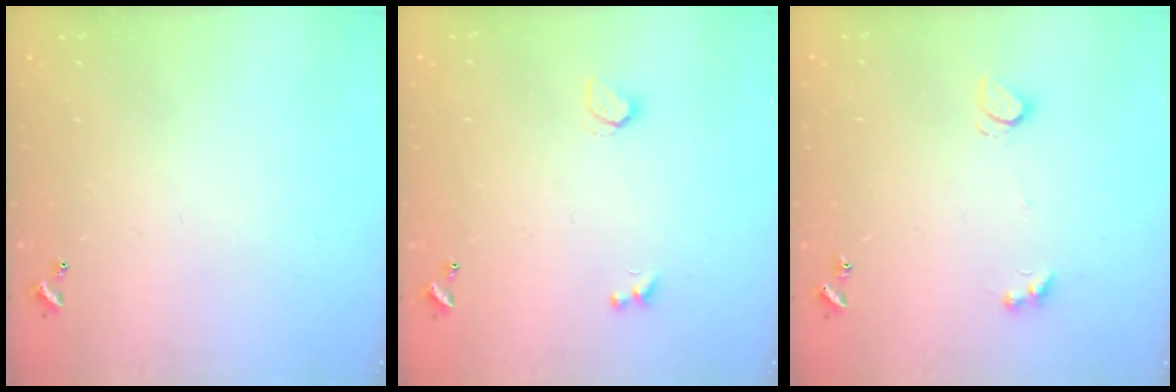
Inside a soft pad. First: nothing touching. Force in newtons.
{"total": 1.3, "press": 1.2, "slide": 0.4}
{"total": 1.4, "press": 1.2, "slide": 0.6}